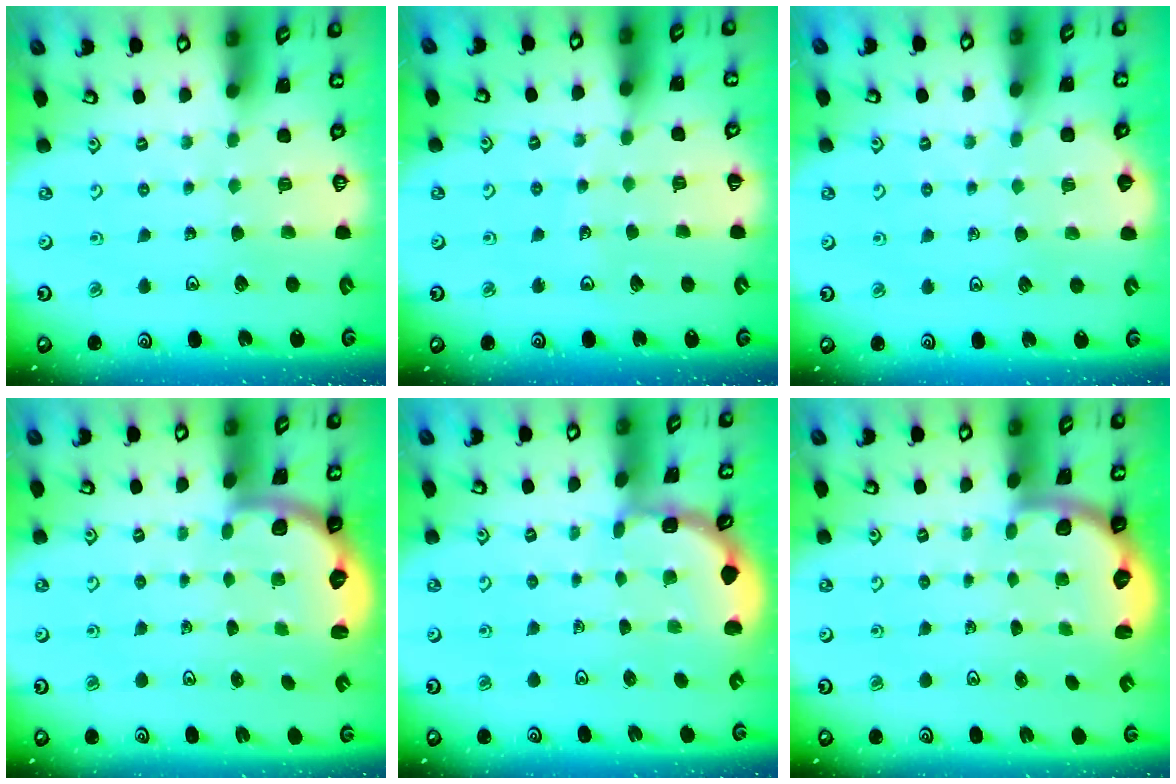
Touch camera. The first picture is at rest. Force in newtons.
{"total": 2.5, "press": 2.5, "slide": 0.2}
{"total": 1.5, "press": 1.5, "slide": 0.3}
{"total": 2.5, "press": 2.1, "slide": 1.3}
{"total": 1.9, "press": 1.9, "slide": 0.2}
{"total": 2.6, "press": 2.3, "slide": 1.2}